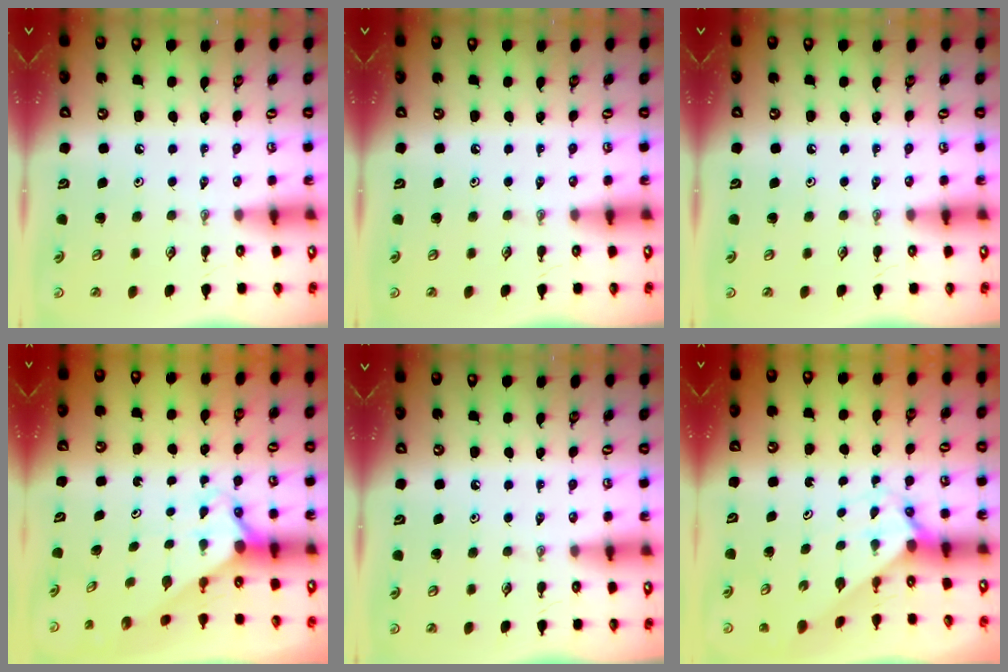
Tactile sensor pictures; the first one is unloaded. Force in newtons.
{"total": 0.0}
{"total": 0.0}
{"total": 2.2, "press": 2.2, "slide": 0.2}
{"total": 0.0}
{"total": 2.0, "press": 2.0, "slide": 0.2}